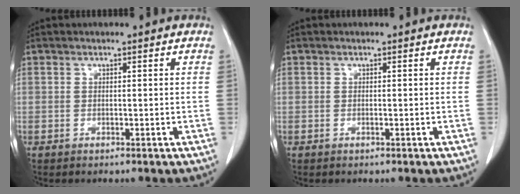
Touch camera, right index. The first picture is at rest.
{"total": 0.0}